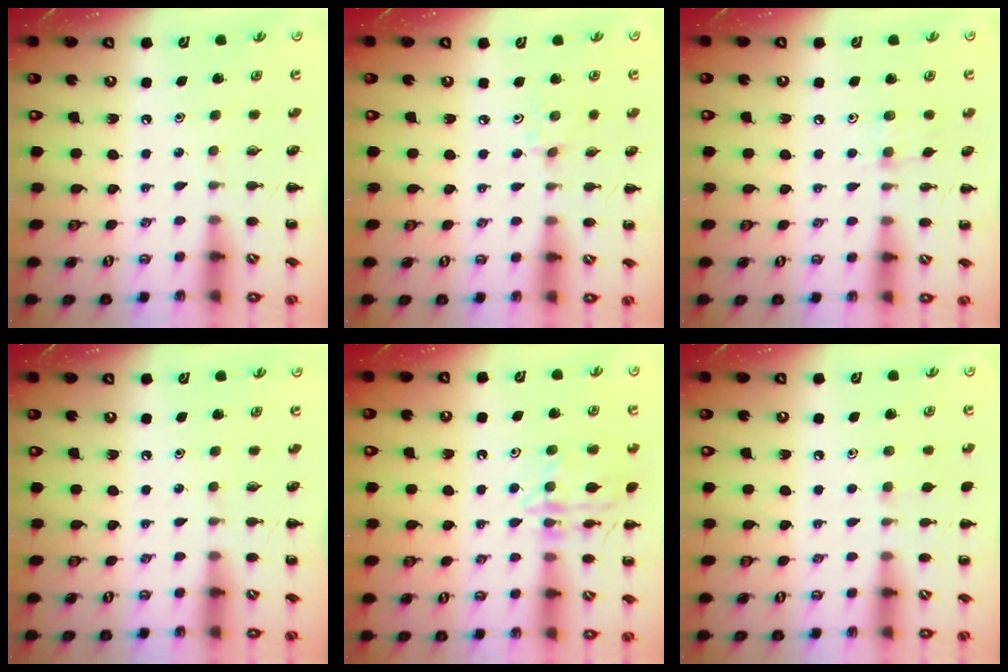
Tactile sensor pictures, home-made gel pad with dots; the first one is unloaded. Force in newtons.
{"total": 2.0, "press": 1.9, "slide": 0.7}
{"total": 5.1, "press": 4.8, "slide": 1.5}
{"total": 0.0}
{"total": 14.4, "press": 14.4, "slide": 1.0}
{"total": 4.6, "press": 4.3, "slide": 1.7}